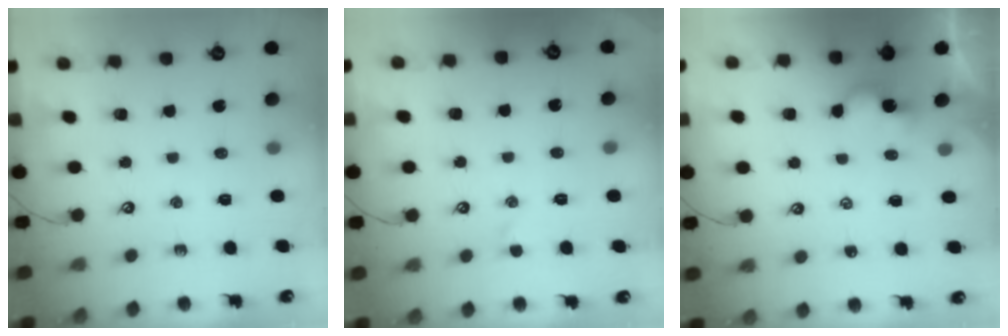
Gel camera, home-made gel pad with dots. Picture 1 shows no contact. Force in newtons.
{"total": 0.0}
{"total": 0.9, "press": 0.8, "slide": 0.4}